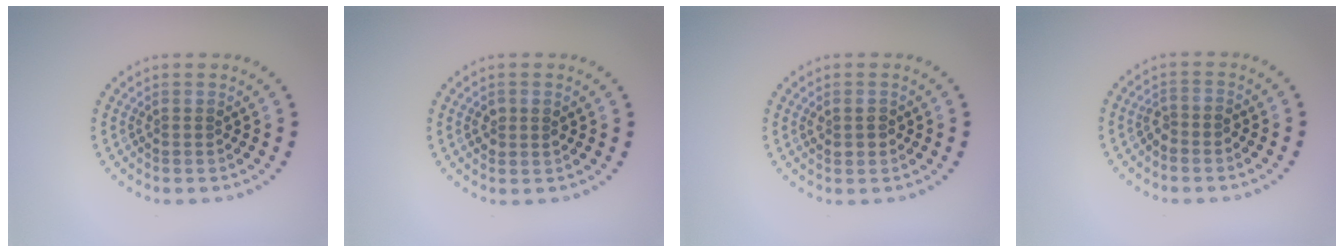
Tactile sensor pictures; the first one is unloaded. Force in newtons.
{"total": 1.4, "press": 1.3, "slide": 0.2}
{"total": 1.5, "press": 1.4, "slide": 0.4}
{"total": 1.3, "press": 1.1, "slide": 0.7}